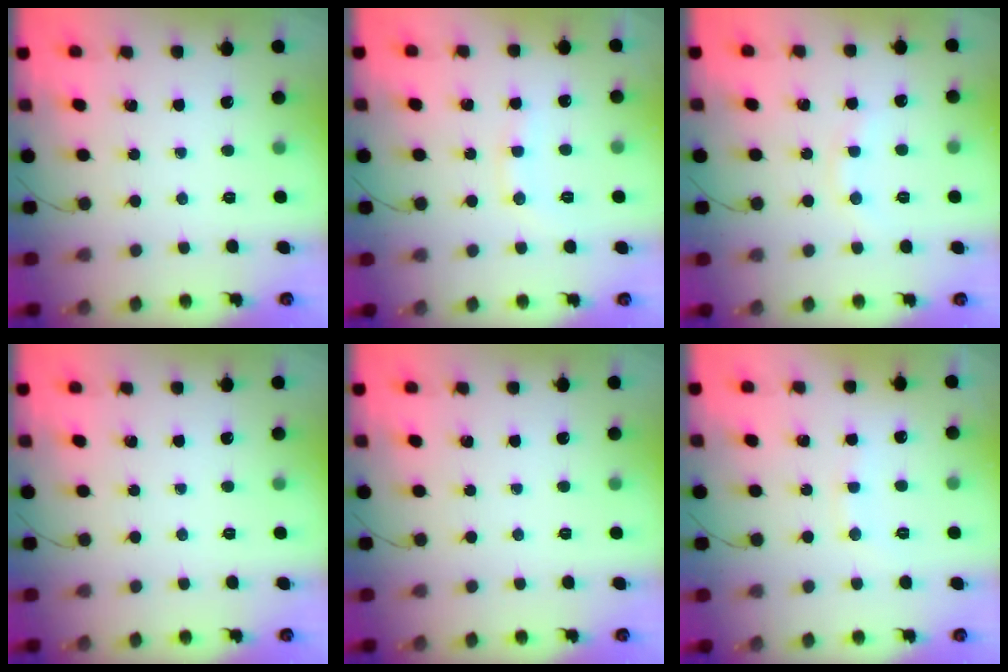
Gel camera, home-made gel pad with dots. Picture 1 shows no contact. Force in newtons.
{"total": 7.0, "press": 6.9, "slide": 1.2}
{"total": 5.2, "press": 5.1, "slide": 1.1}
{"total": 0.0}
{"total": 0.0}
{"total": 7.3, "press": 7.1, "slide": 1.3}